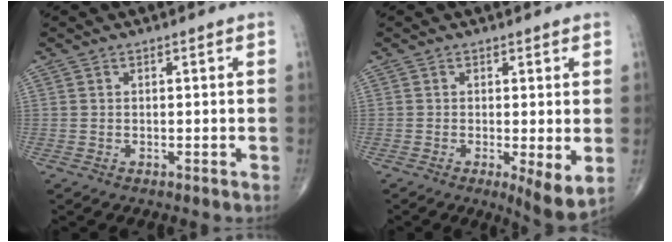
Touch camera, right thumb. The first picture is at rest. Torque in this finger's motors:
{"motor_torque": [0.18, 1.19, 0.28, -0.32, 0.11]}